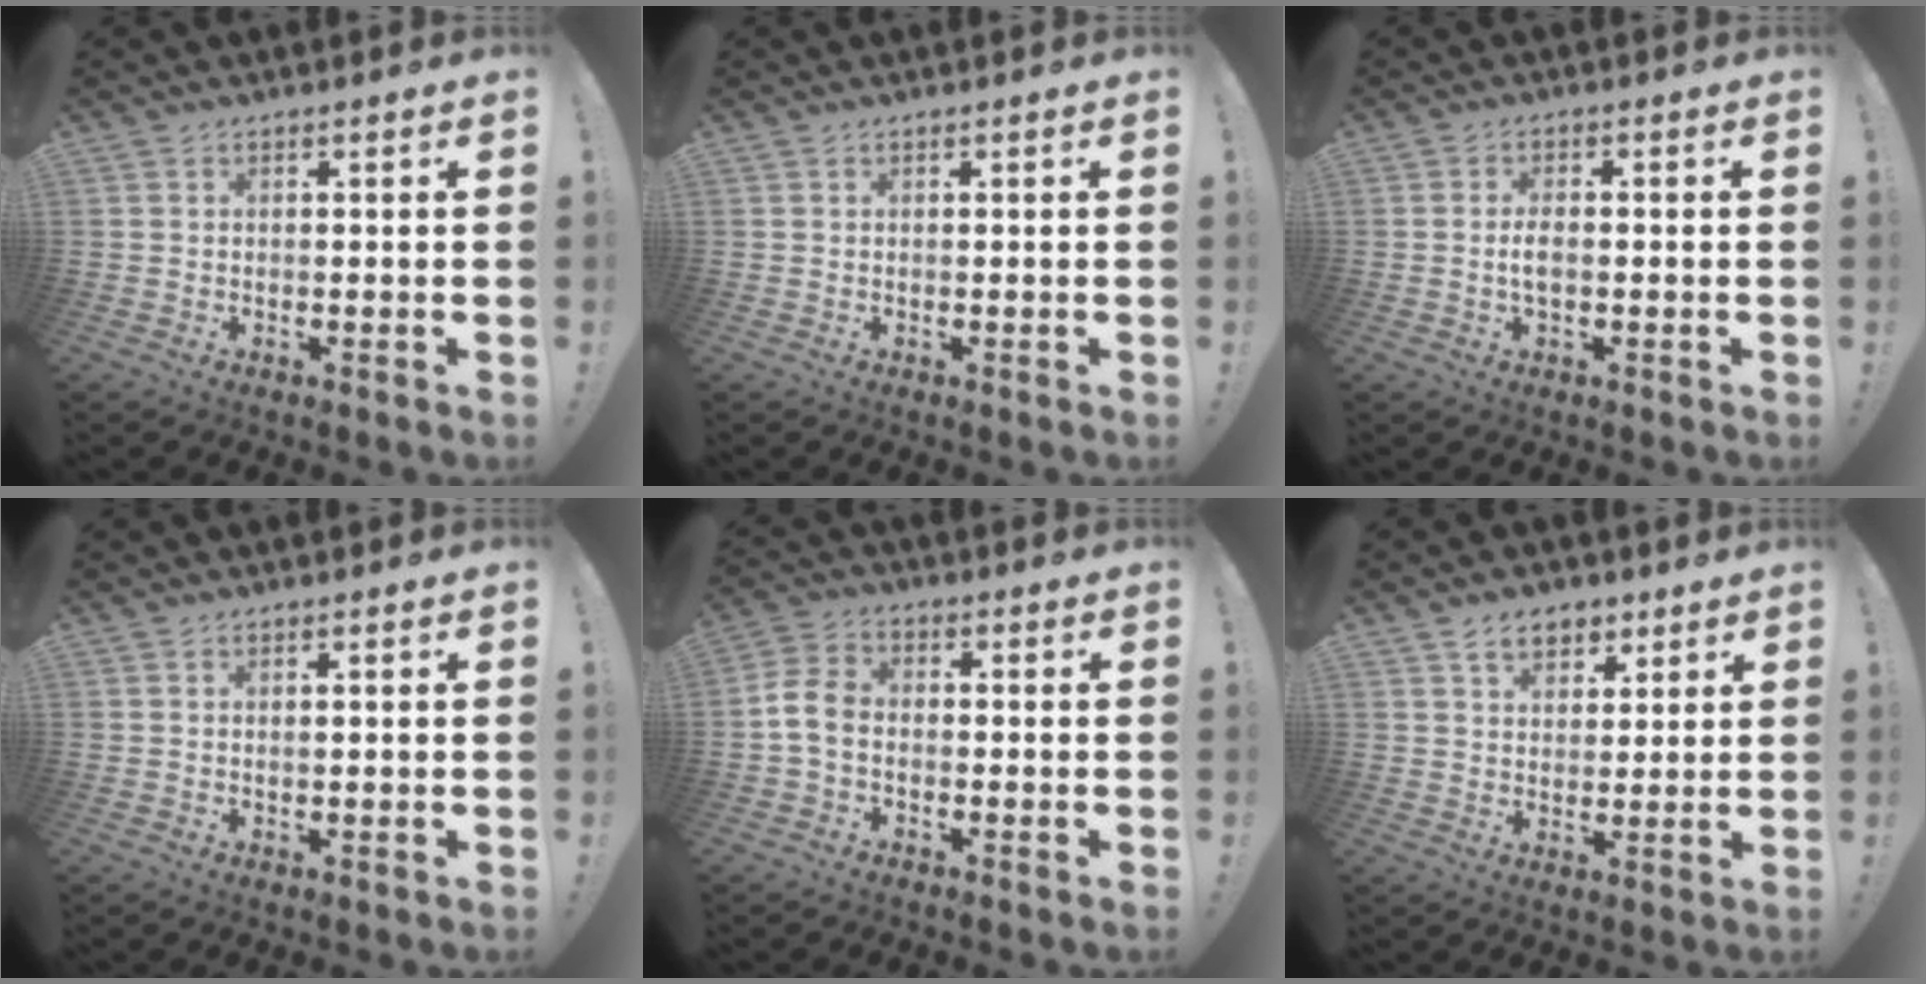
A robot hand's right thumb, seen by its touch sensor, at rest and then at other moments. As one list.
[{"total": 0.0}, {"total": 3.3, "force": [-0.5, 1.5, 2.9], "torque": [-0.061, 0.004, -0.011]}, {"total": 0.5, "force": [0.2, 0.0, 0.5], "torque": [-0.008, -0.001, 0.002]}, {"total": 6.2, "force": [-1.4, 4.3, 4.3], "torque": [-0.098, 0.010, -0.024]}, {"total": 7.2, "force": [4.3, 4.9, 3.2], "torque": [-0.048, -0.013, 0.079]}]